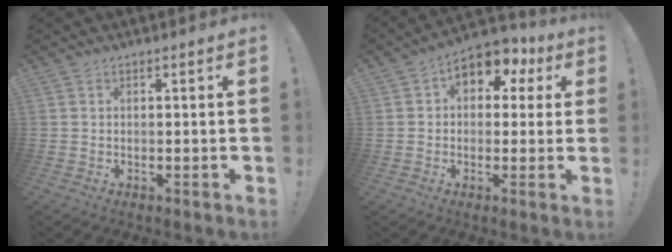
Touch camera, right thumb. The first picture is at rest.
{"total": 8.3, "force": [3.3, 6.0, 4.6], "torque": [-0.069, -0.015, 0.065]}